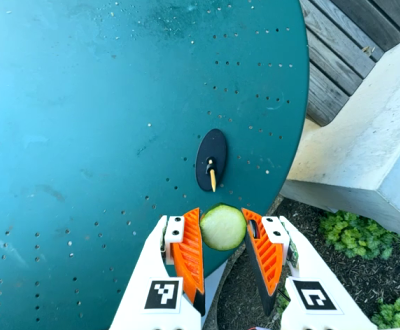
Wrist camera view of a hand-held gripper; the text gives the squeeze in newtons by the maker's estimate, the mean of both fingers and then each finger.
{"total": 10.6, "left": 10.3, "right": 10.8}